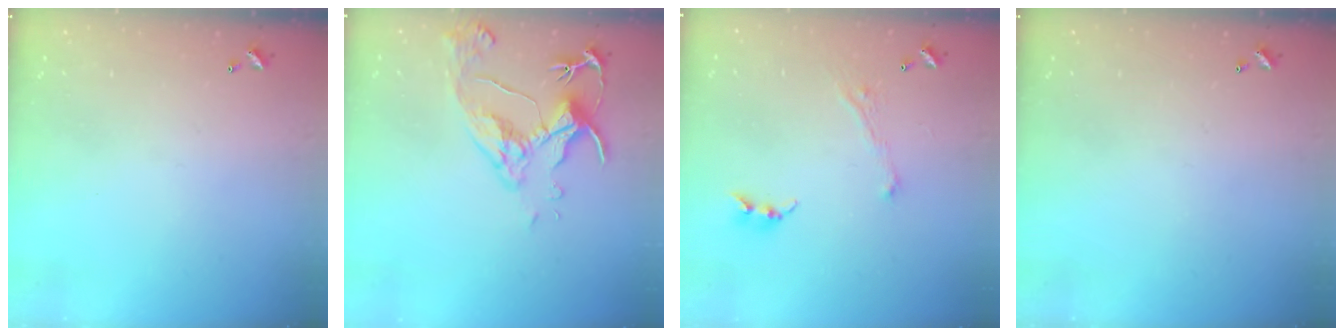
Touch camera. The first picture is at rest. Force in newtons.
{"total": 6.6, "press": 6.5, "slide": 1.2}
{"total": 2.8, "press": 2.8, "slide": 0.1}
{"total": 0.0}